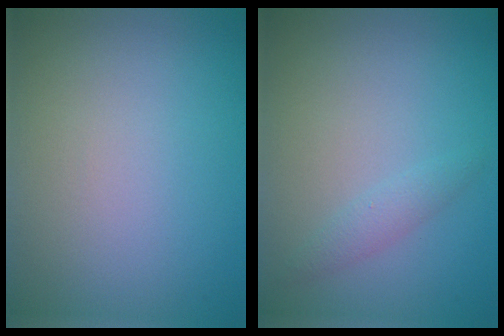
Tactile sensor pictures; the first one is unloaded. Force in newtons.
{"total": 1.2, "press": 1.2, "slide": 0.1}